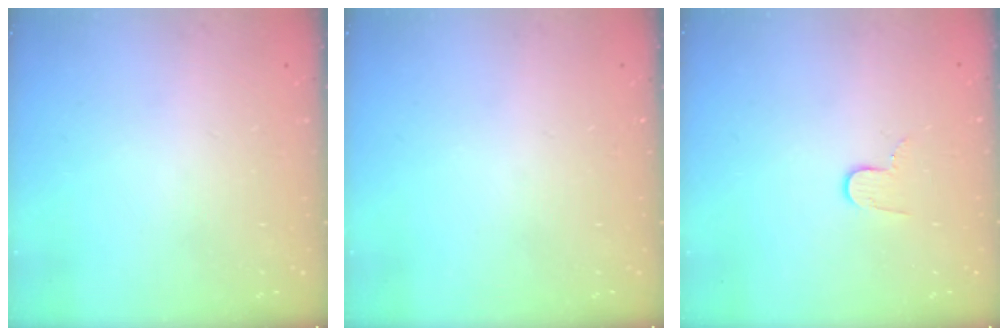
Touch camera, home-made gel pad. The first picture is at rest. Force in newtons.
{"total": 0.0}
{"total": 4.8, "press": 4.8, "slide": 0.5}